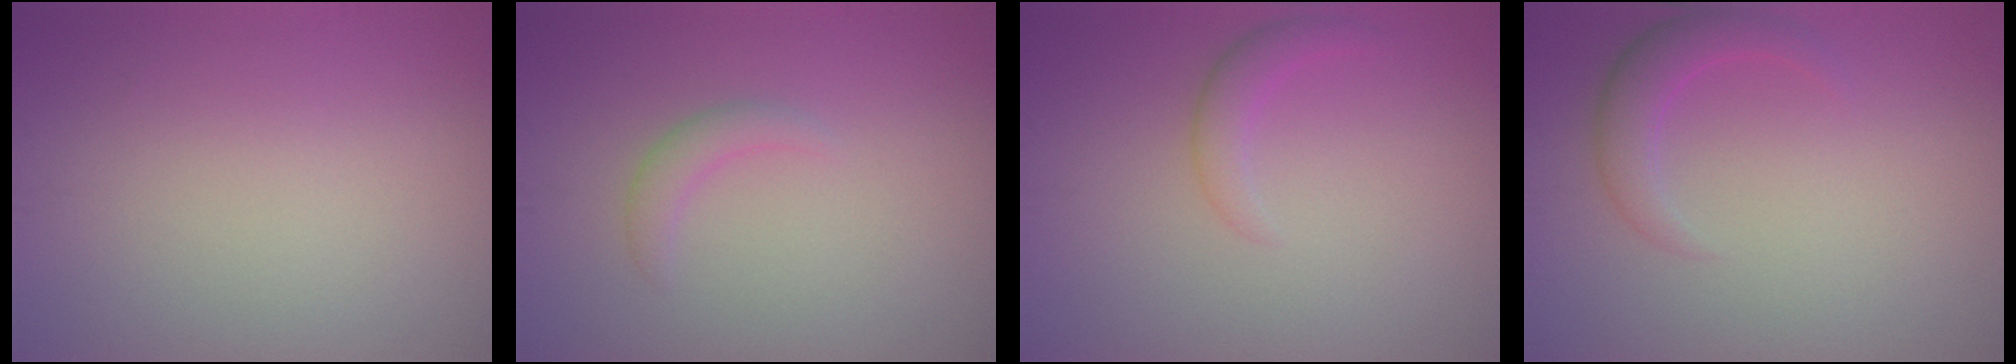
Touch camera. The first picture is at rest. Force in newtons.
{"total": 1.5, "press": 1.5, "slide": 0.1}
{"total": 1.8, "press": 1.8, "slide": 0.1}
{"total": 2.7, "press": 2.7, "slide": 0.1}